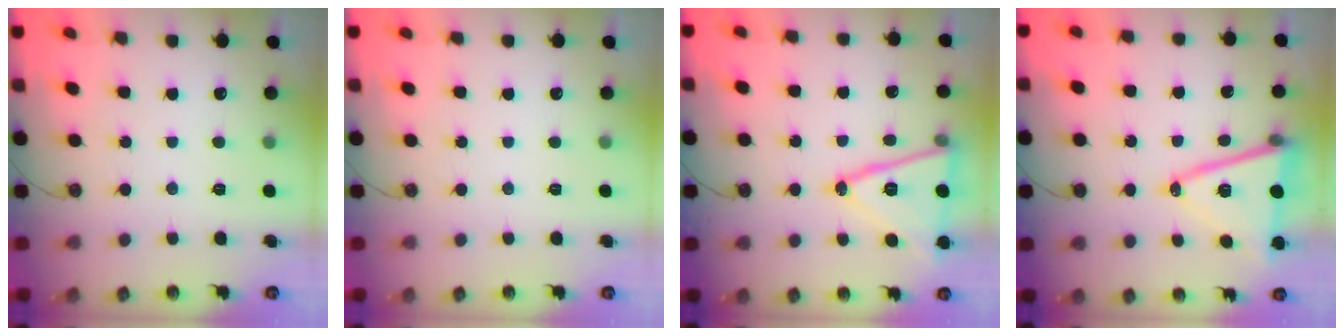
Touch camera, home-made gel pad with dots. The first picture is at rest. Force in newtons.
{"total": 0.0}
{"total": 17.1, "press": 16.8, "slide": 3.4}
{"total": 15.4, "press": 14.9, "slide": 3.9}